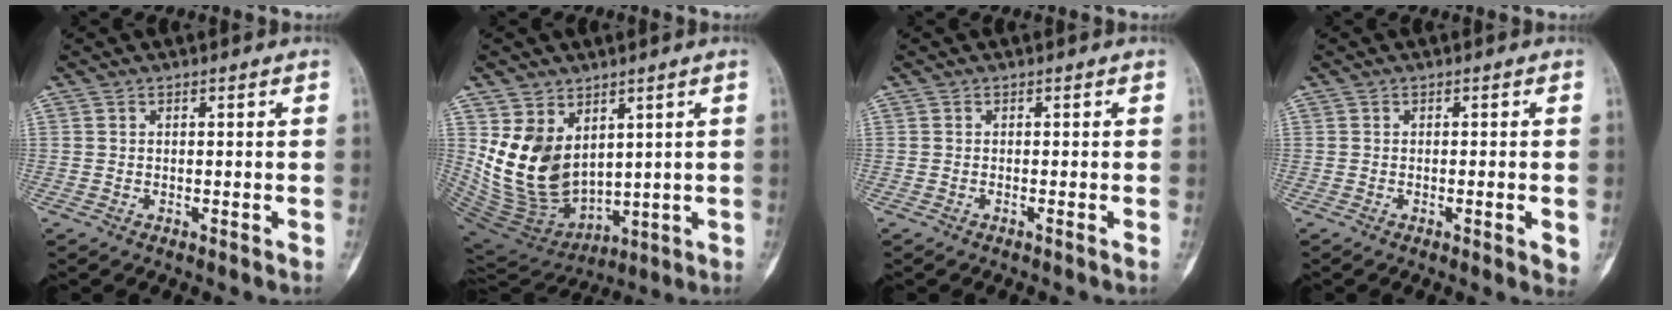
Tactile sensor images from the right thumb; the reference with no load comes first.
{"total": 14.8, "force": [3.5, 10.0, 10.3], "torque": [-0.163, -0.031, 0.098]}
{"total": 0.0}
{"total": 2.7, "force": [-0.6, 0.6, 2.6], "torque": [-0.037, -0.005, -0.006]}